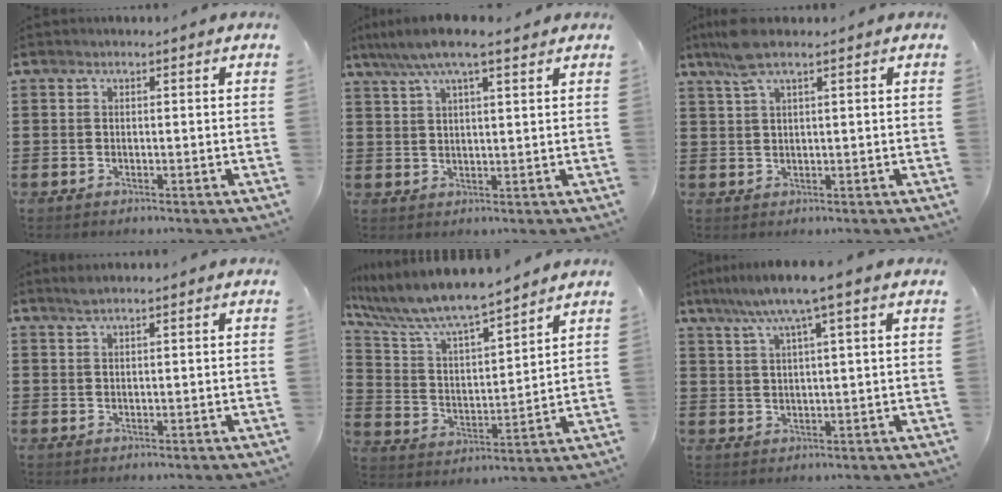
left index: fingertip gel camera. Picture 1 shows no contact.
{"total": 6.8, "force": [5.1, 0.9, 4.4], "torque": [-0.098, -0.005, 0.091]}
{"total": 4.7, "force": [2.8, 0.7, 3.7], "torque": [-0.078, 0.005, 0.051]}
{"total": 1.4, "force": [1.0, 0.0, 1.0], "torque": [-0.021, 0.000, 0.018]}
{"total": 7.6, "force": [6.9, 0.7, 3.1], "torque": [-0.093, -0.045, 0.115]}
{"total": 6.3, "force": [3.6, -0.2, 5.1], "torque": [-0.109, -0.002, 0.058]}